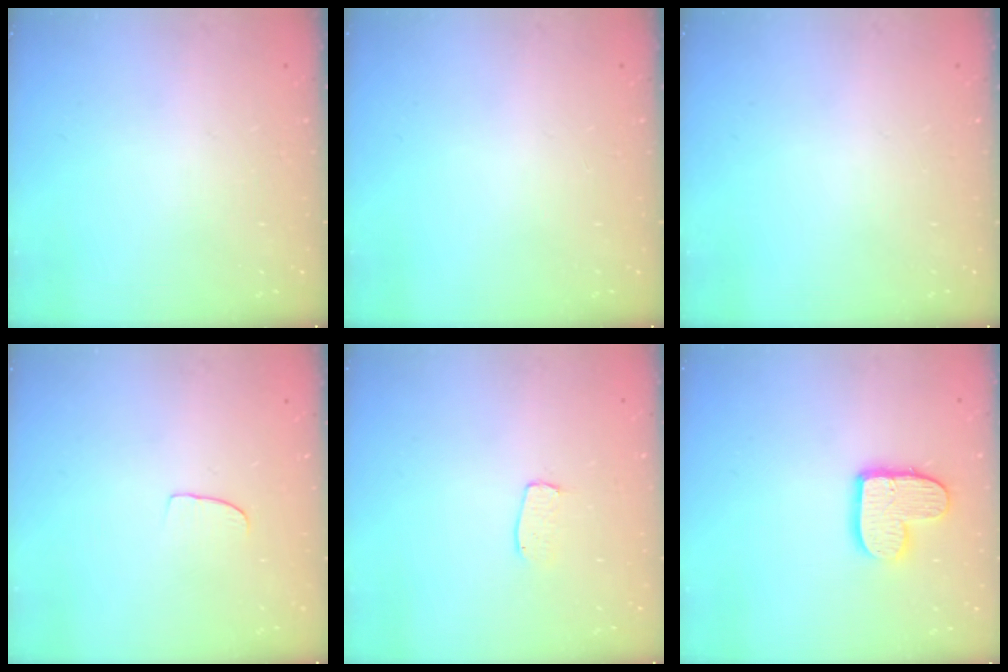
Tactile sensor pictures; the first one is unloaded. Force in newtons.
{"total": 0.0}
{"total": 0.0}
{"total": 3.2, "press": 3.1, "slide": 0.3}
{"total": 4.5, "press": 4.5, "slide": 0.2}
{"total": 11.3, "press": 11.3, "slide": 0.7}